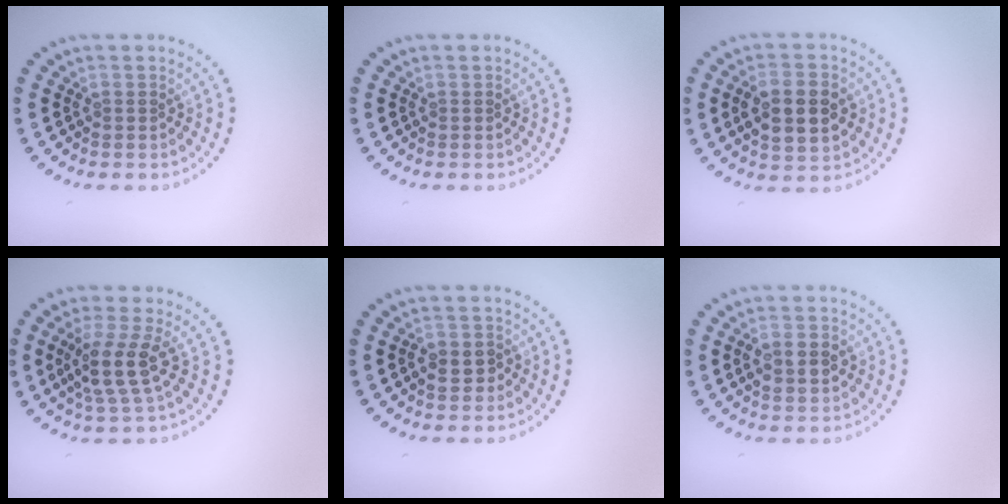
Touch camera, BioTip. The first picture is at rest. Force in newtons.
{"total": 0.0}
{"total": 5.4, "press": 5.4, "slide": 0.5}
{"total": 3.8, "press": 2.9, "slide": 2.5}
{"total": 2.1, "press": 2.0, "slide": 0.7}
{"total": 3.4, "press": 3.4, "slide": 0.4}